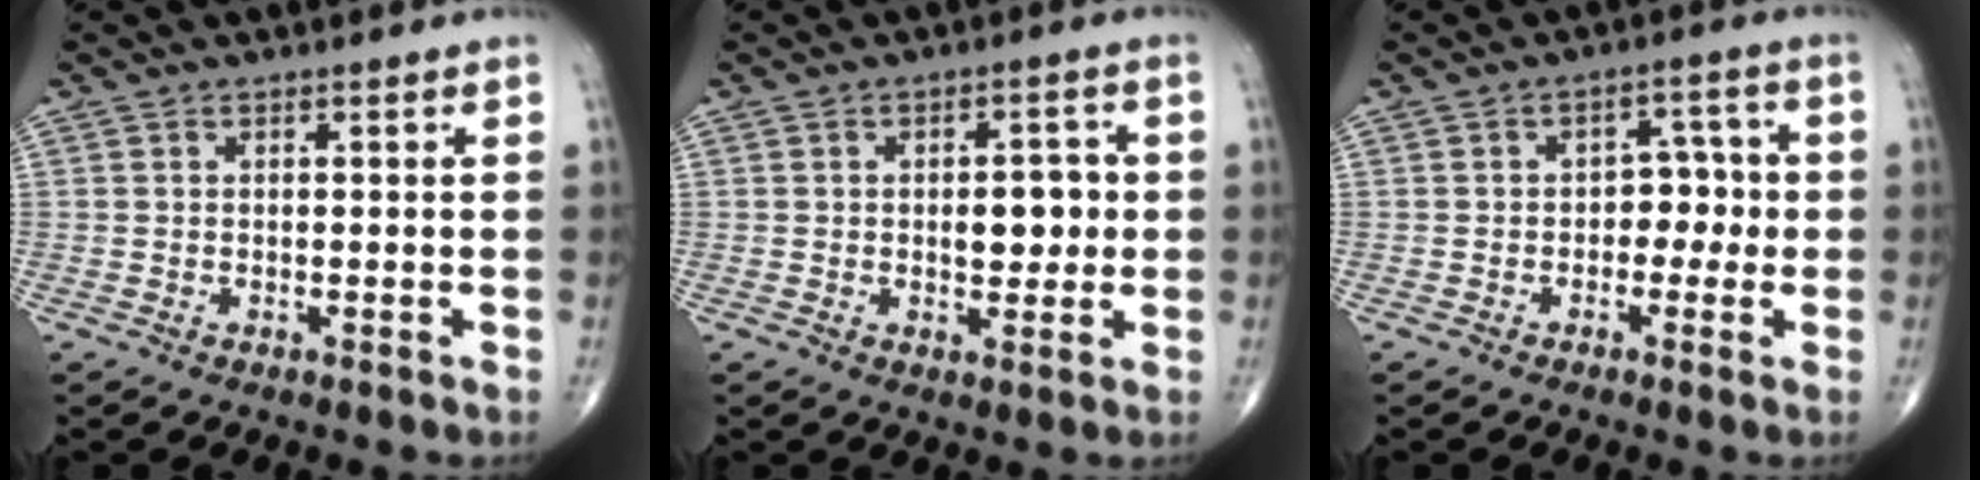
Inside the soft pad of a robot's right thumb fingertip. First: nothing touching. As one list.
[{"total": 6.4, "force": [0.2, 3.5, 5.3], "torque": [-0.050, 0.003, 0.003]}, {"total": 5.3, "force": [-0.7, 3.8, 3.7], "torque": [-0.013, 0.020, -0.019]}]